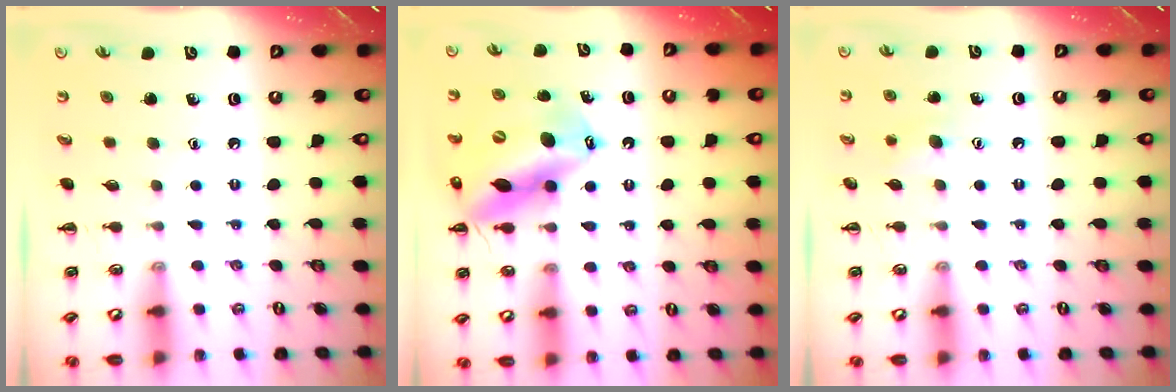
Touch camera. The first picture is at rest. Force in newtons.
{"total": 16.0, "press": 15.3, "slide": 4.7}
{"total": 5.4, "press": 5.2, "slide": 1.4}